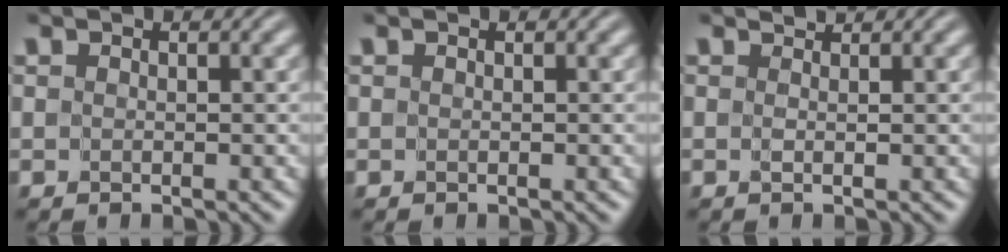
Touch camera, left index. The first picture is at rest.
{"total": 0.0}
{"total": 0.8, "force": [0.7, -0.4, 0.0], "torque": [-0.007, -0.010, 0.003]}